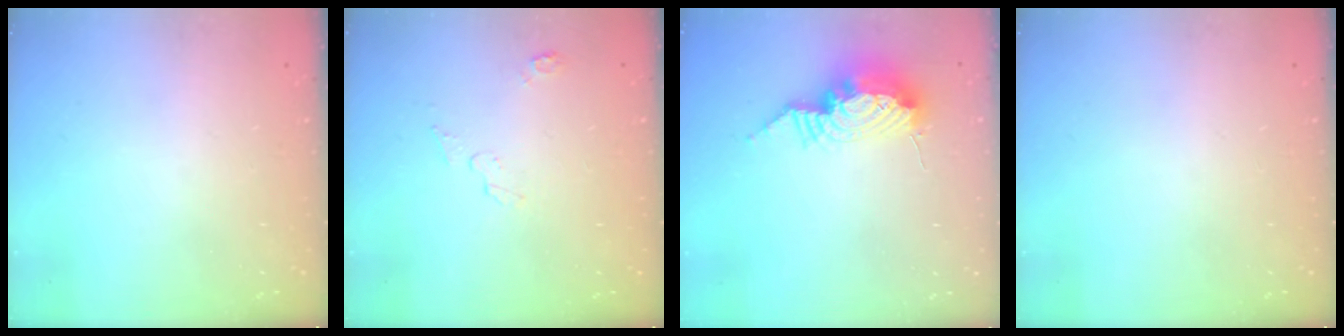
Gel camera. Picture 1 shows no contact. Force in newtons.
{"total": 4.6, "press": 4.6, "slide": 0.4}
{"total": 12.6, "press": 12.5, "slide": 1.8}
{"total": 0.0}